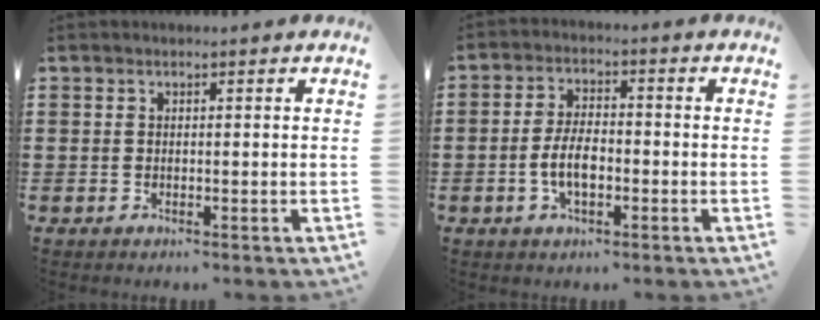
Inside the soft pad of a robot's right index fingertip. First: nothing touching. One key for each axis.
{"total": 5.5, "fx": -1.2, "fy": 2.6, "fz": 4.7, "tx": -0.110, "ty": 0.000, "tz": -0.030}